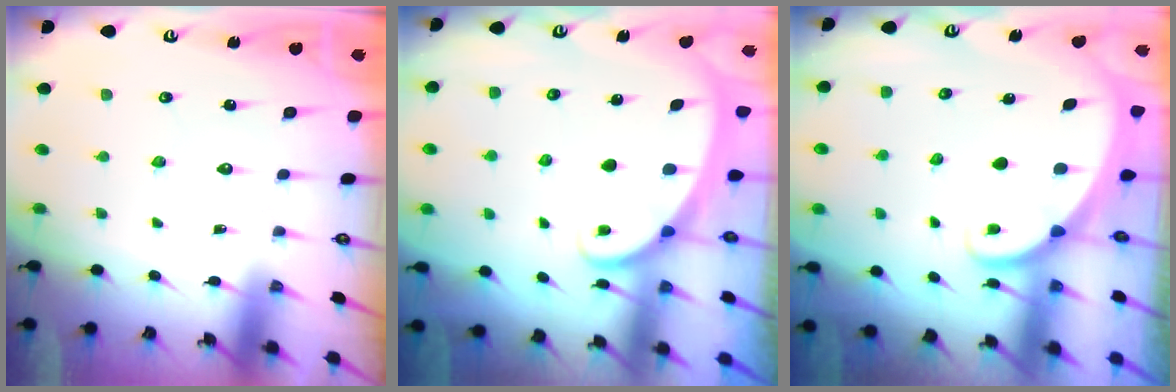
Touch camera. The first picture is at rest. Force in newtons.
{"total": 2.2, "press": 2.2, "slide": 0.3}
{"total": 1.7, "press": 1.6, "slide": 0.1}